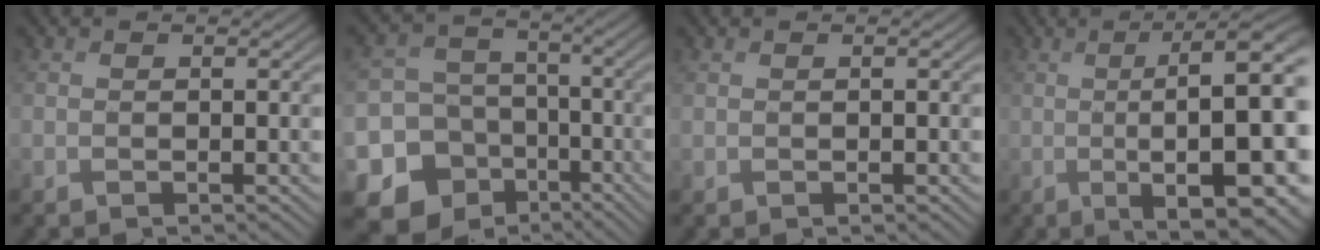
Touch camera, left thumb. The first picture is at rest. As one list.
[{"total": 16.0, "force": [-7.4, 13.7, 3.7], "torque": [-0.135, -0.038, -0.117]}, {"total": 0.0}, {"total": 15.5, "force": [-0.8, 4.4, 14.8], "torque": [-0.199, 0.000, -0.005]}]